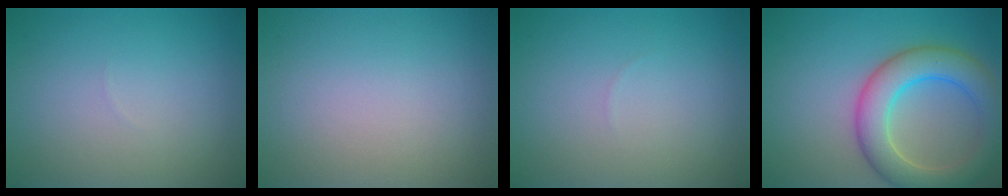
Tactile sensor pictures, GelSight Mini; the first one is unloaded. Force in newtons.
{"total": 0.0}
{"total": 0.0}
{"total": 6.7, "press": 6.7, "slide": 0.2}